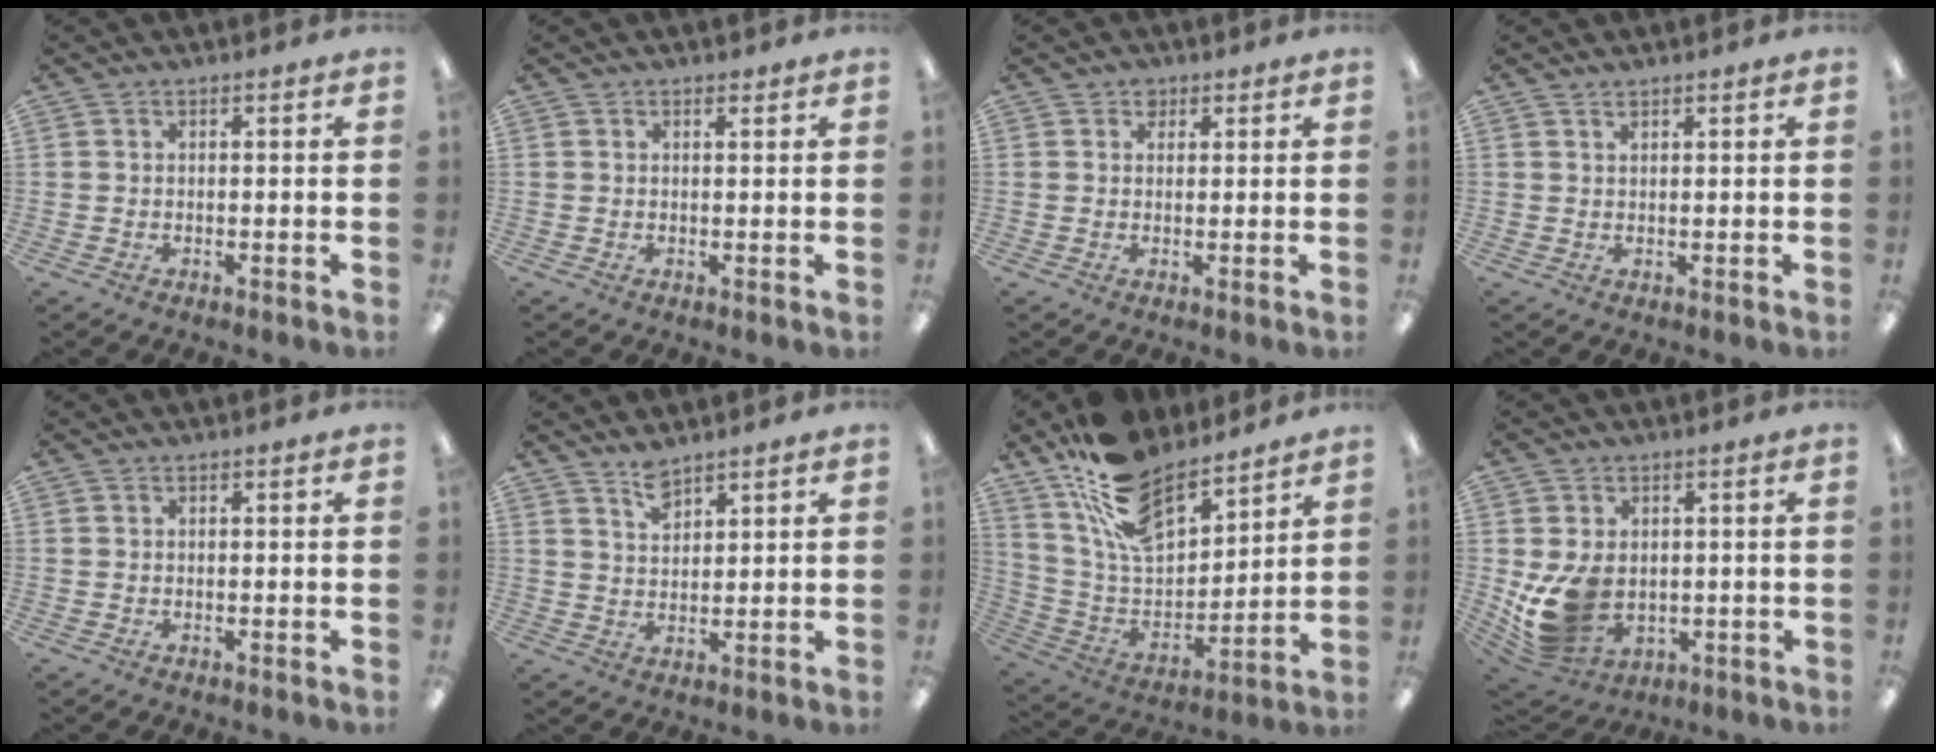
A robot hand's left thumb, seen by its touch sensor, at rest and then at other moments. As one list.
[{"total": 1.0, "force": [0.8, 0.6, 0.3], "torque": [0.001, -0.004, 0.014]}, {"total": 2.1, "force": [1.4, 1.4, 0.5], "torque": [-0.004, 0.000, 0.023]}, {"total": 1.1, "force": [1.0, 0.4, 0.3], "torque": [-0.007, -0.002, 0.020]}, {"total": 0.0}, {"total": 4.8, "force": [4.0, 1.9, 1.8], "torque": [-0.035, -0.018, 0.074]}, {"total": 19.1, "force": [14.5, 8.6, 9.1], "torque": [-0.192, -0.080, 0.267]}, {"total": 11.8, "force": [-0.5, 9.2, 7.4], "torque": [-0.150, -0.001, -0.003]}]